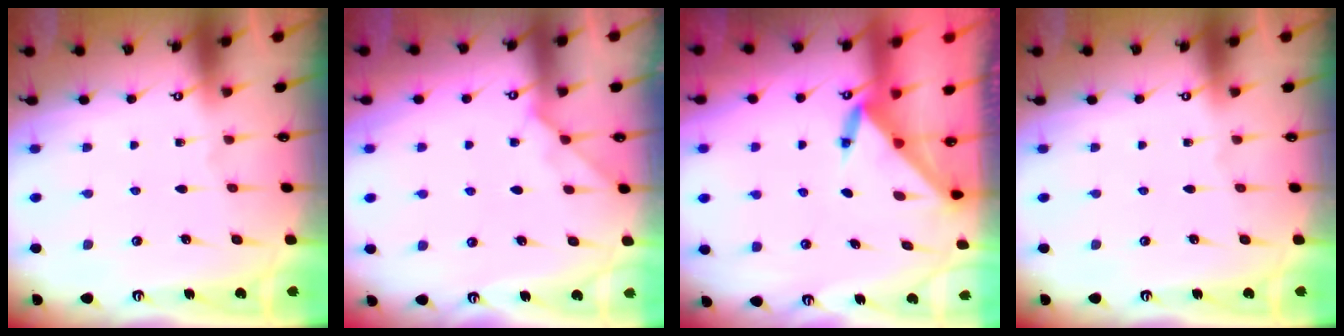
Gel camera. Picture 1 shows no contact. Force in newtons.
{"total": 4.0, "press": 3.9, "slide": 0.7}
{"total": 3.6, "press": 3.5, "slide": 0.3}
{"total": 0.0}